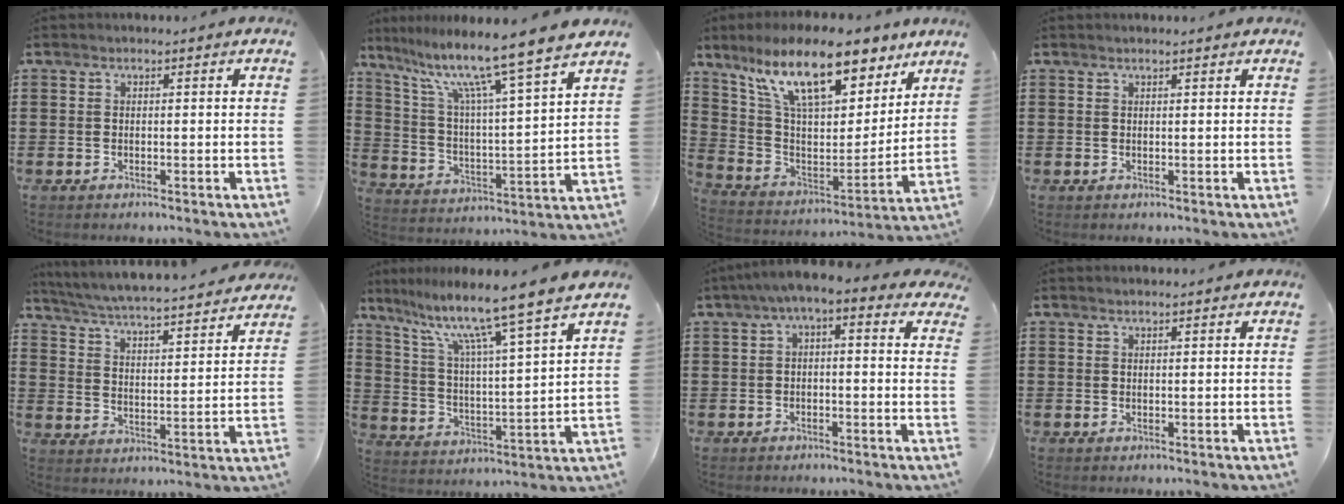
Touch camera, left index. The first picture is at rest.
{"total": 11.7, "force": [9.5, -0.8, 6.7], "torque": [-0.159, -0.069, 0.149]}
{"total": 16.2, "force": [11.2, 5.2, 10.4], "torque": [-0.221, -0.047, 0.195]}
{"total": 0.7, "force": [0.6, 0.0, 0.4], "torque": [-0.008, -0.001, 0.012]}
{"total": 4.4, "force": [4.2, -0.4, 1.3], "torque": [-0.049, -0.038, 0.063]}
{"total": 10.6, "force": [8.6, -1.1, 6.1], "torque": [-0.143, -0.065, 0.134]}
{"total": 2.9, "force": [0.0, 0.8, 2.8], "torque": [-0.055, -0.001, -0.009]}
{"total": 1.0, "force": [0.9, 0.0, 0.4], "torque": [-0.009, 0.000, 0.018]}